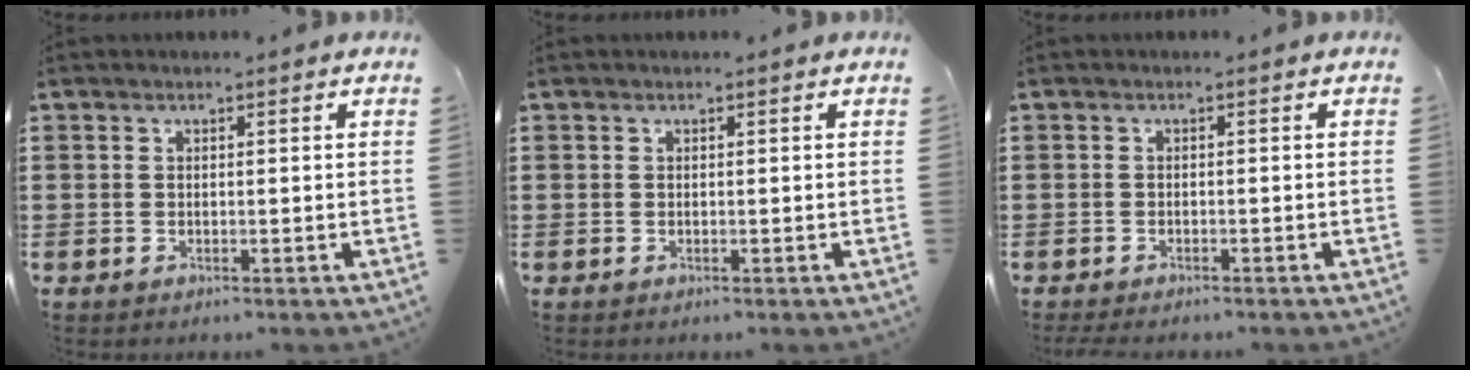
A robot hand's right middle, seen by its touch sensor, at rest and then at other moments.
{"total": 0.0}
{"total": 0.8, "force": [-0.8, 0.1, 0.2], "torque": [-0.005, -0.003, -0.015]}